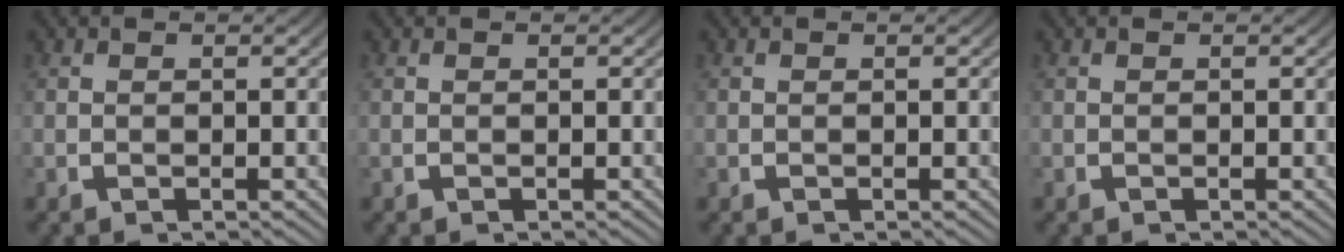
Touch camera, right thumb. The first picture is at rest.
{"total": 0.0}
{"total": 0.0}
{"total": 0.0}